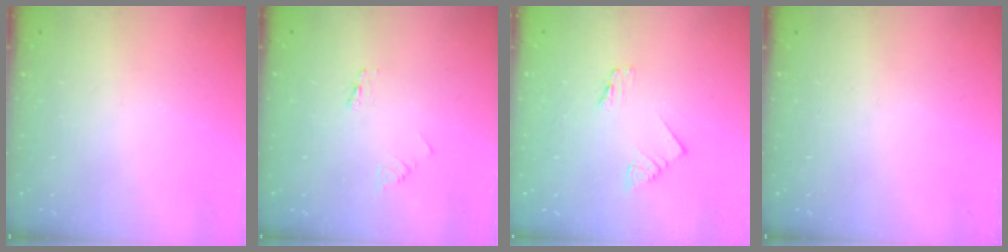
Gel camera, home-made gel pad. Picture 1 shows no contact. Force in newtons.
{"total": 2.1, "press": 2.1, "slide": 0.1}
{"total": 1.2, "press": 1.2, "slide": 0.1}
{"total": 0.0}